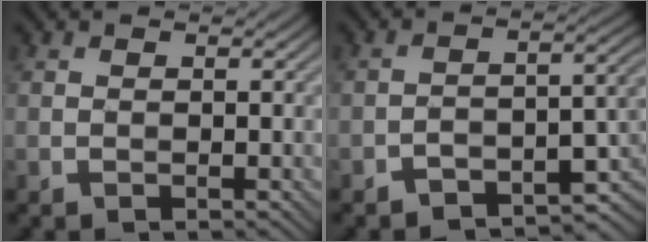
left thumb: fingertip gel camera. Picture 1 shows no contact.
{"total": 6.6, "force": [-4.6, 2.3, 4.2], "torque": [-0.049, 0.002, -0.076]}